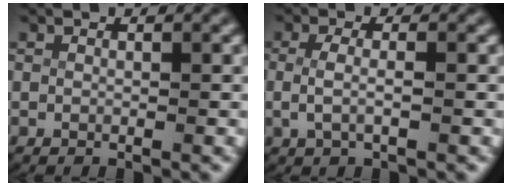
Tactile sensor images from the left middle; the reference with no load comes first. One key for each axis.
{"total": 2.3, "fx": -0.4, "fy": 1.0, "fz": 2.0, "tx": -0.055, "ty": -0.009, "tz": -0.003}